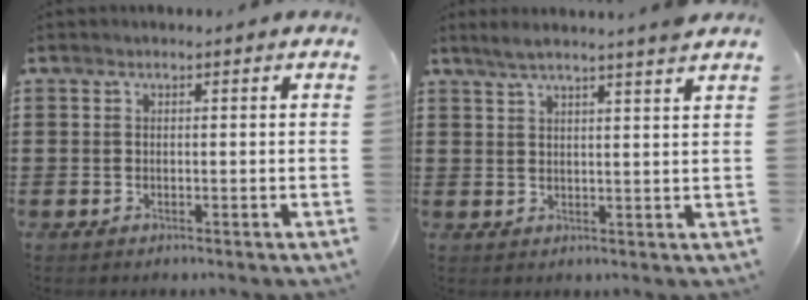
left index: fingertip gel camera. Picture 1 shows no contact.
{"total": 3.7, "force": [3.2, -0.7, 1.8], "torque": [-0.044, -0.005, 0.057]}